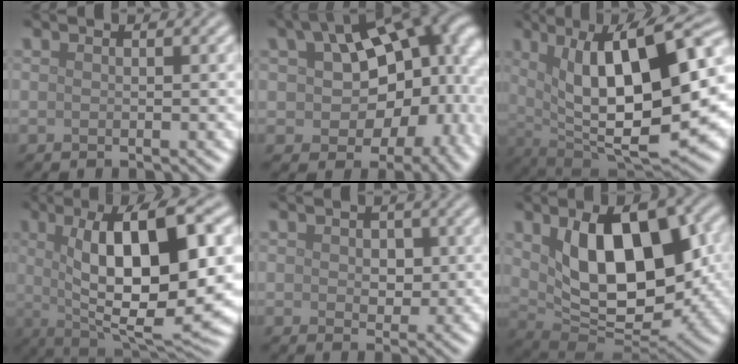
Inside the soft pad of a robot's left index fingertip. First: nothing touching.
{"total": 17.3, "force": [1.6, 11.1, 13.2], "torque": [-0.151, -0.013, 0.039]}
{"total": 16.0, "force": [3.6, 6.3, 14.2], "torque": [-0.206, 0.008, 0.065]}
{"total": 14.2, "force": [2.1, 4.8, 13.2], "torque": [-0.184, 0.005, 0.028]}
{"total": 2.2, "force": [0.3, 1.6, 1.5], "torque": [-0.025, -0.004, 0.004]}
{"total": 11.7, "force": [1.8, 6.2, 9.8], "torque": [-0.152, -0.005, 0.037]}